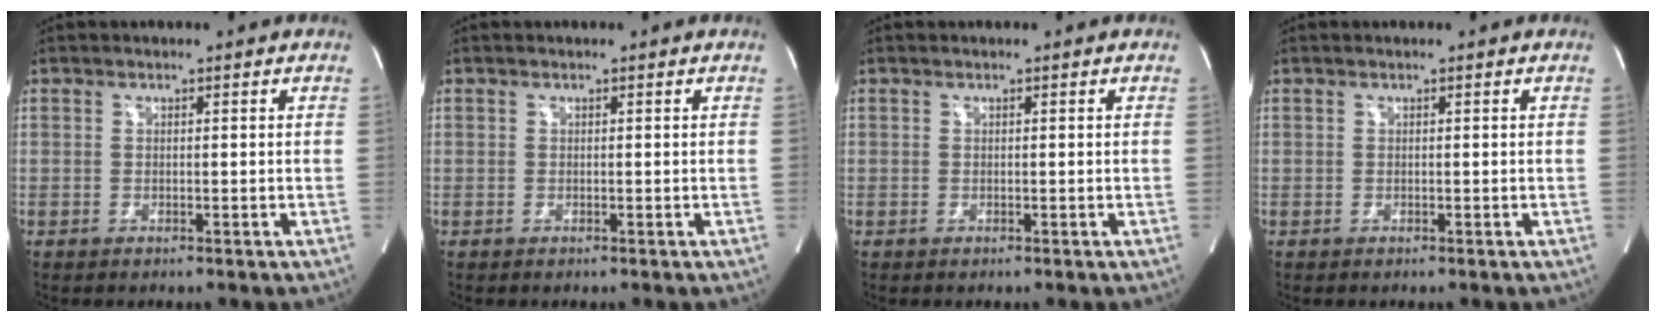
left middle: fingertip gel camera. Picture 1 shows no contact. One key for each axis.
{"total": 0.0}
{"total": 0.0}
{"total": 0.0}